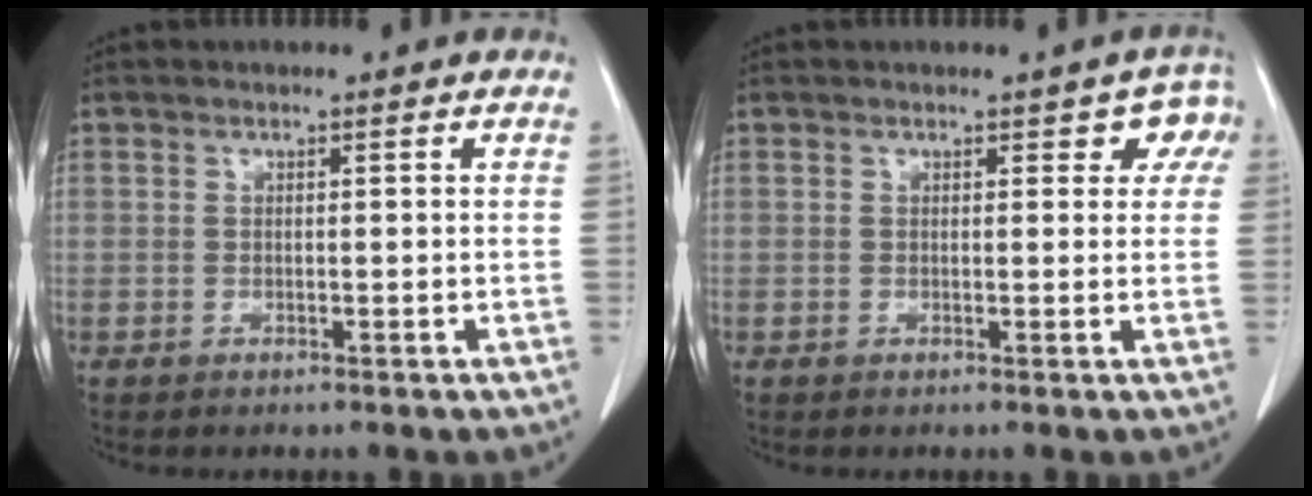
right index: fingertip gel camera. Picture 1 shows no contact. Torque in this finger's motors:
{"motor_torque": [0.21, 0.23, 0.02, 0.00]}